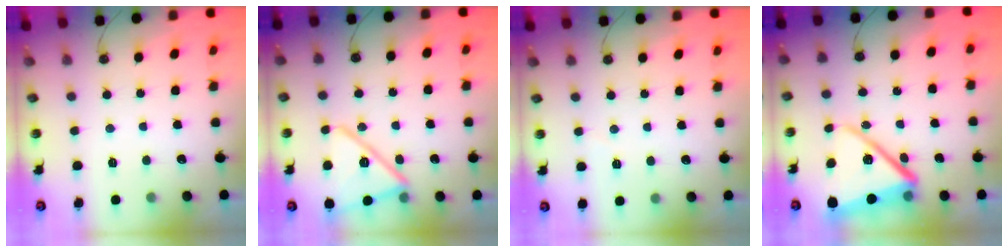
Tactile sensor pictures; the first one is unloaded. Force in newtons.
{"total": 15.9, "press": 15.8, "slide": 1.5}
{"total": 3.1, "press": 3.1, "slide": 0.6}
{"total": 16.5, "press": 16.4, "slide": 2.2}